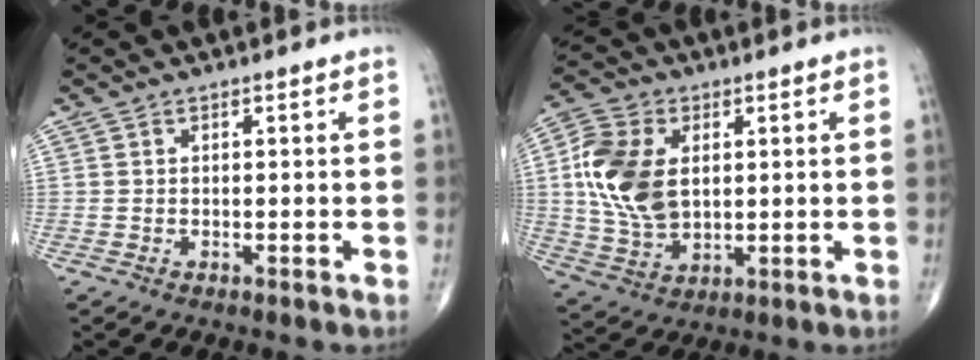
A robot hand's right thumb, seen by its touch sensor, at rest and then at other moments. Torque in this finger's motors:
{"motor_torque": [-0.08, 0.71, 0.30, -0.15, 0.16]}